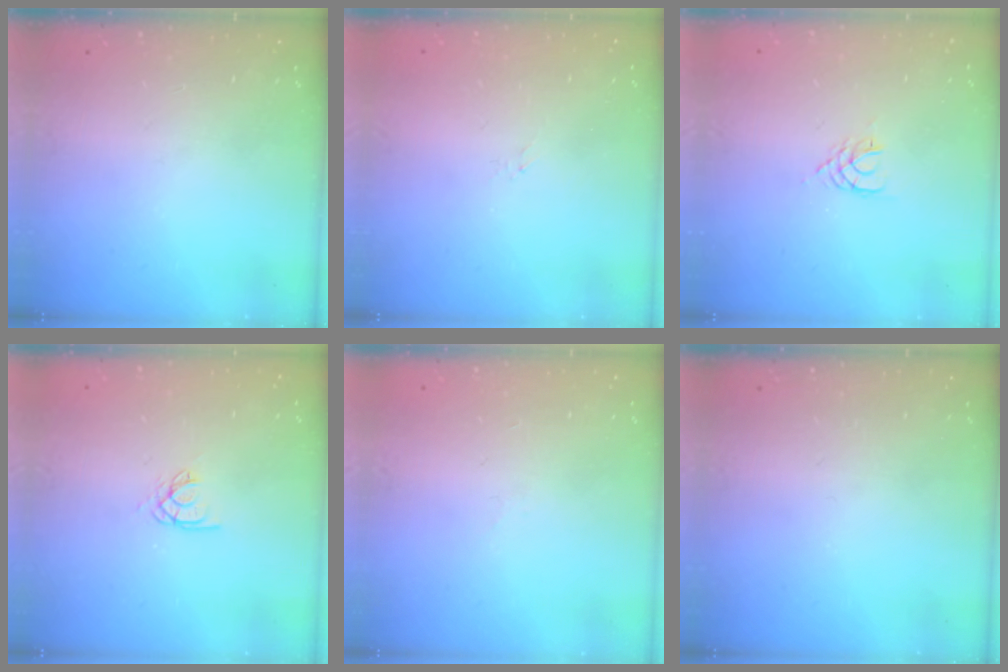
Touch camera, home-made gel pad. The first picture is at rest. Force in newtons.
{"total": 1.5, "press": 1.4, "slide": 0.3}
{"total": 2.0, "press": 1.9, "slide": 0.3}
{"total": 2.6, "press": 2.6, "slide": 0.1}
{"total": 2.0, "press": 1.9, "slide": 0.5}
{"total": 0.0}